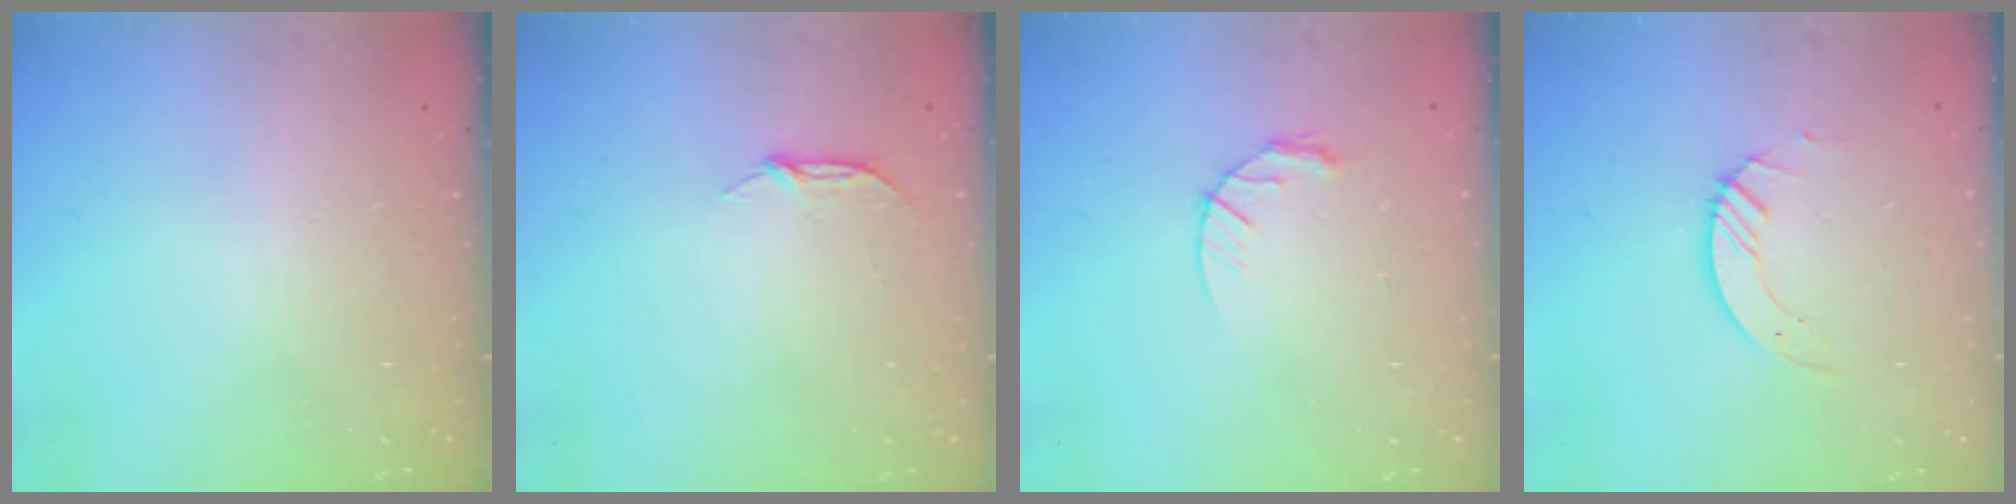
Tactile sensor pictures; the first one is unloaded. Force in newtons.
{"total": 5.1, "press": 5.1, "slide": 0.6}
{"total": 4.3, "press": 4.3, "slide": 0.7}
{"total": 3.7, "press": 3.7, "slide": 0.4}